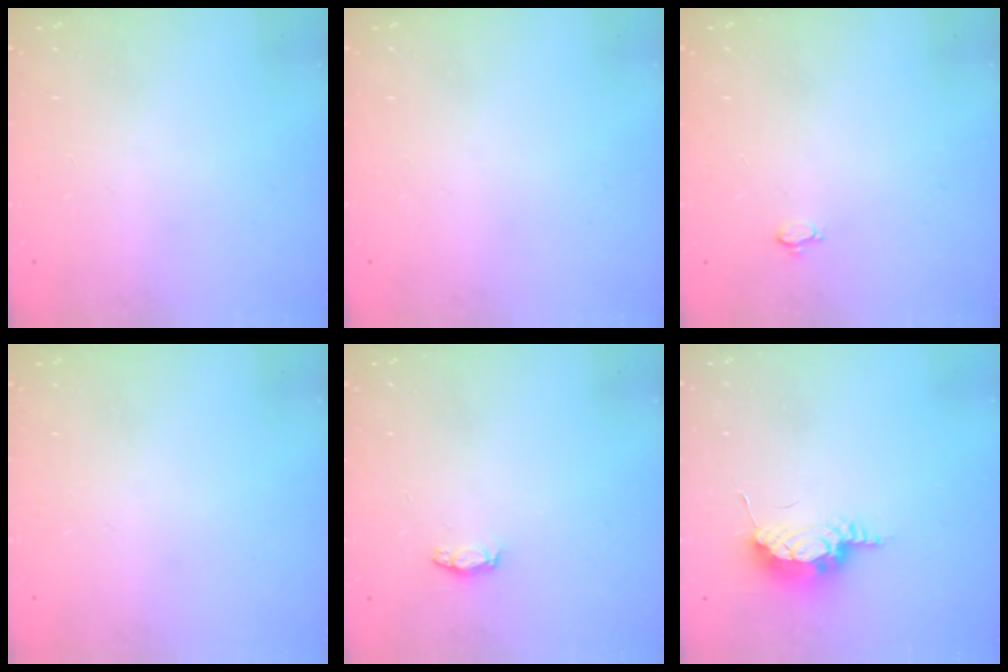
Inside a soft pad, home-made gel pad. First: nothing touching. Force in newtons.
{"total": 0.0}
{"total": 2.8, "press": 2.8, "slide": 0.3}
{"total": 0.0}
{"total": 3.0, "press": 2.9, "slide": 0.4}
{"total": 10.8, "press": 8.9, "slide": 6.2}